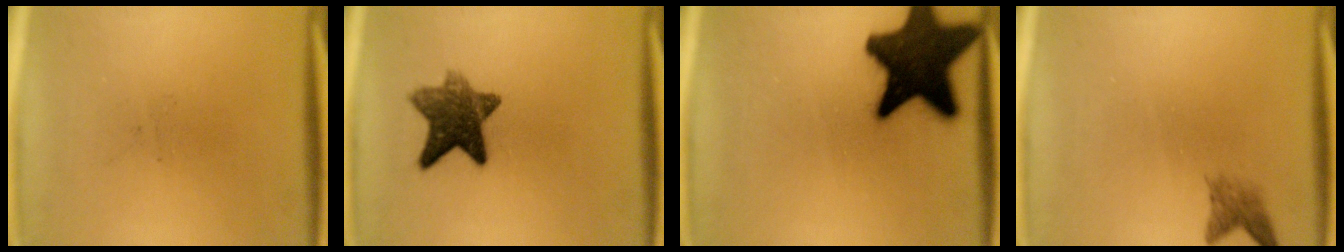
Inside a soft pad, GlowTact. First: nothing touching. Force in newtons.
{"total": 9.0}
{"total": 19.0}
{"total": 2.0}